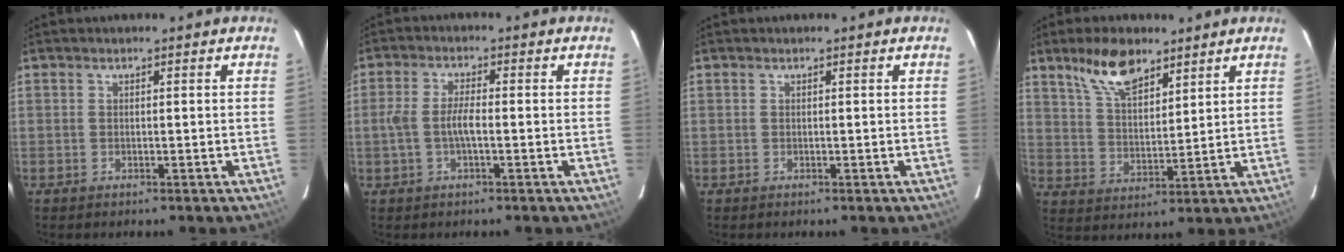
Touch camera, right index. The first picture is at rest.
{"total": 4.3, "force": [-1.0, 1.1, 4.0], "torque": [-0.085, 0.006, -0.020]}
{"total": 0.0}
{"total": 9.8, "force": [6.9, 4.0, 5.7], "torque": [-0.104, 0.012, 0.134]}